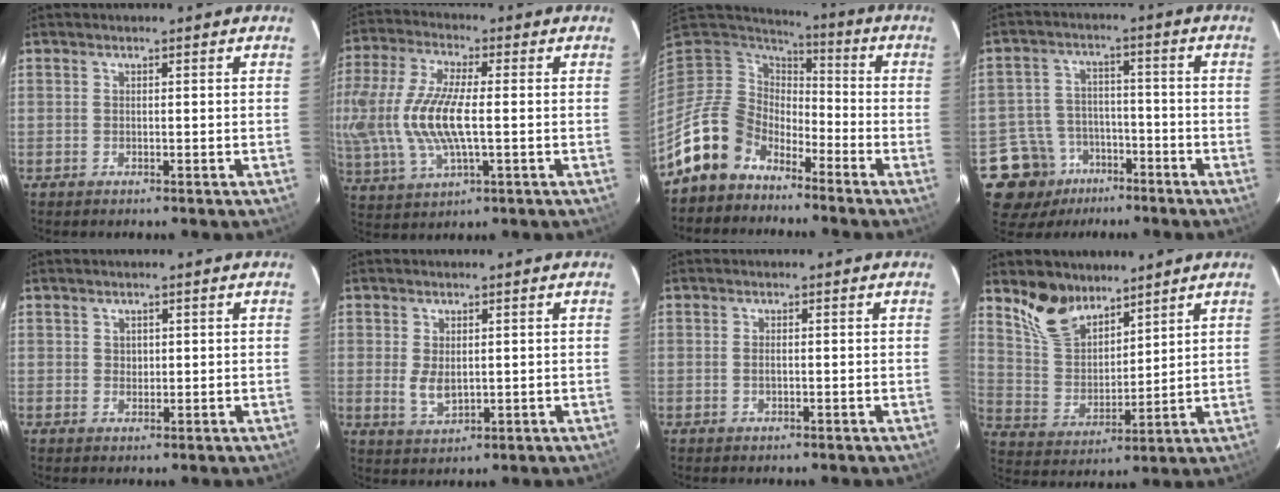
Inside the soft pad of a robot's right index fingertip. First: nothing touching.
{"total": 16.9, "force": [-0.6, 6.4, 15.7], "torque": [-0.328, -0.005, -0.009]}
{"total": 12.3, "force": [-9.3, 7.7, 2.5], "torque": [-0.078, 0.023, -0.168]}
{"total": 10.6, "force": [-6.2, 8.4, 1.8], "torque": [-0.065, 0.031, -0.089]}
{"total": 1.3, "force": [0.5, 1.2, 0.3], "torque": [-0.001, 0.004, 0.009]}
{"total": 4.2, "force": [0.2, 2.5, 3.4], "torque": [-0.061, -0.006, 0.010]}
{"total": 0.9, "force": [-0.1, 0.3, 0.8], "torque": [-0.016, 0.000, -0.002]}
{"total": 10.9, "force": [8.4, 5.4, 4.4], "torque": [-0.092, 0.013, 0.173]}